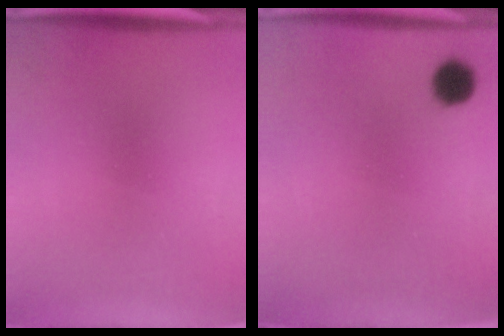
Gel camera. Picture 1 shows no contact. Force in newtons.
{"total": 5.3}